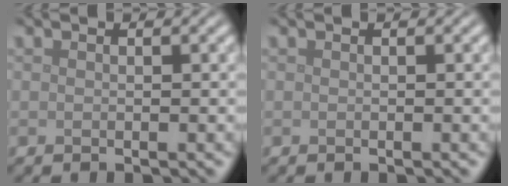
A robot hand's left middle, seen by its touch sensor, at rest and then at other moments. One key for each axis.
{"total": 0.0}